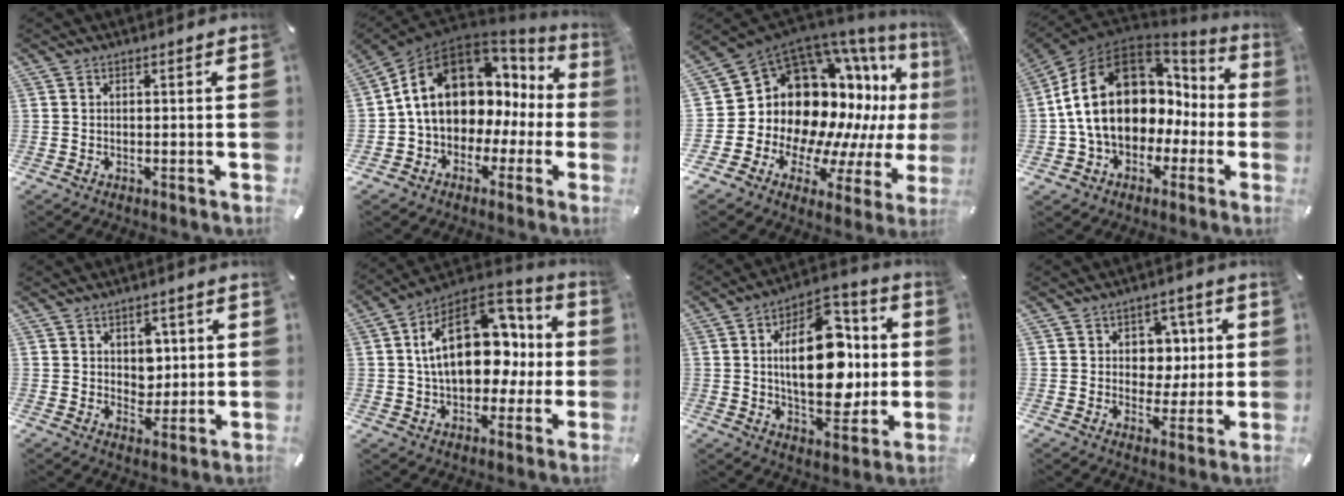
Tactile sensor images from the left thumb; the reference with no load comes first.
{"total": 14.3, "force": [3.8, 10.9, 8.4], "torque": [-0.150, -0.022, 0.068]}
{"total": 20.5, "force": [6.2, 15.4, 11.9], "torque": [-0.173, -0.119, 0.154]}
{"total": 20.3, "force": [2.7, 15.2, 13.2], "torque": [-0.264, -0.004, 0.050]}
{"total": 4.9, "force": [1.9, 4.4, 1.3], "torque": [-0.002, -0.011, 0.026]}
{"total": 22.9, "force": [4.1, 14.9, 16.9], "torque": [-0.273, -0.008, 0.075]}
{"total": 21.5, "force": [2.2, 12.4, 17.4], "torque": [-0.271, -0.006, 0.032]}
{"total": 6.8, "force": [1.5, 6.3, 2.2], "torque": [-0.019, -0.006, 0.023]}